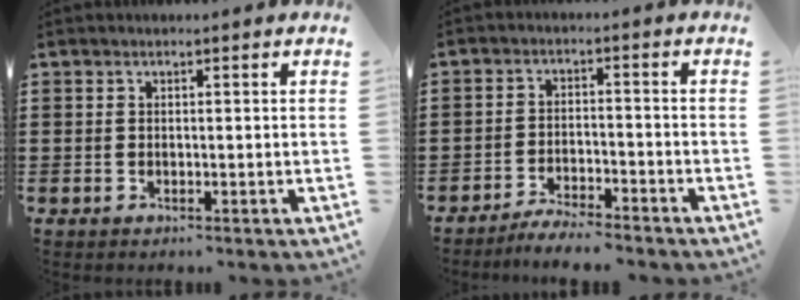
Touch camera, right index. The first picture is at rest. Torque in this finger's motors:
{"motor_torque": [1.04, 1.10, -0.03, -0.11]}